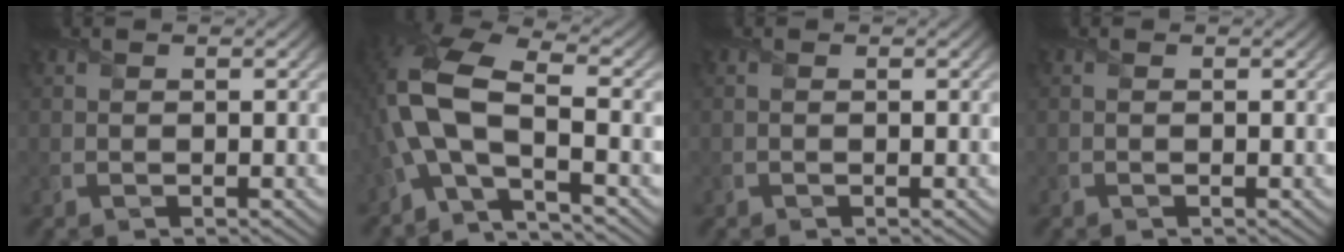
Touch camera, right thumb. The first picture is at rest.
{"total": 12.4, "force": [-1.9, 5.1, 11.2], "torque": [-0.269, 0.010, -0.053]}
{"total": 0.0}
{"total": 0.0}